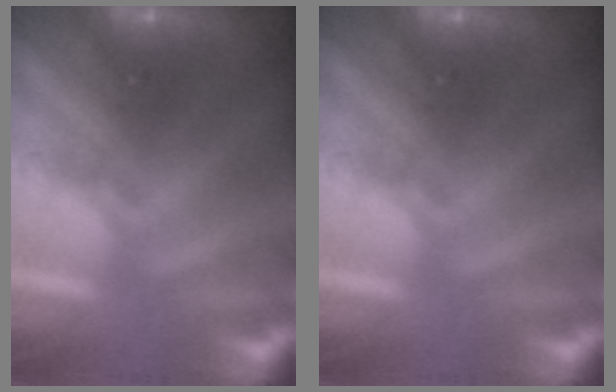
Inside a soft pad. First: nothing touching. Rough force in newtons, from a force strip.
{"total": 0.0}